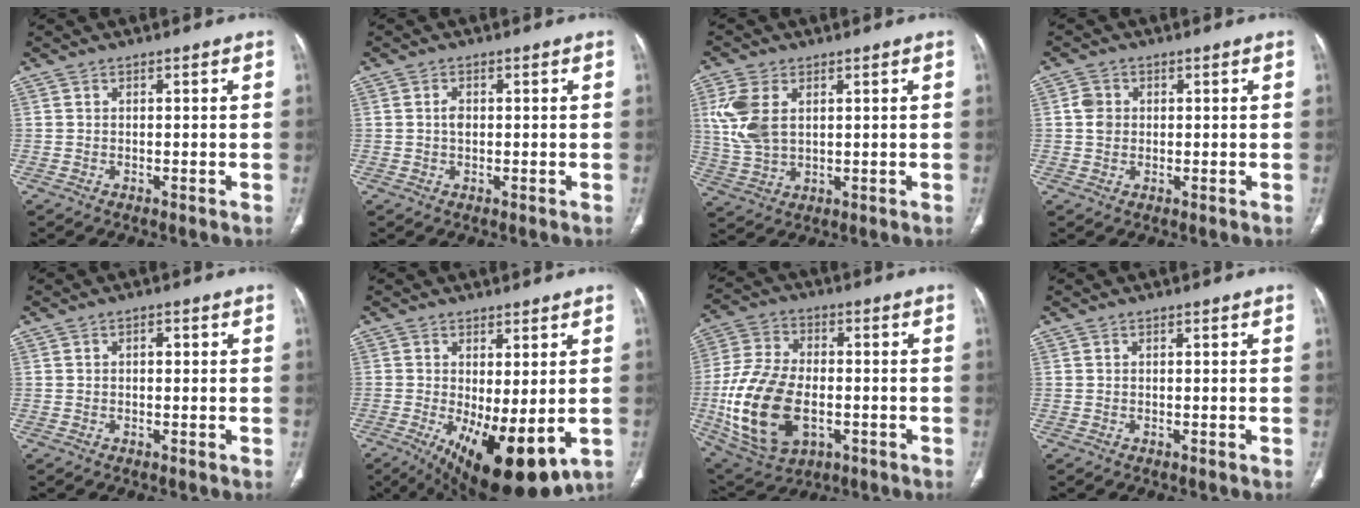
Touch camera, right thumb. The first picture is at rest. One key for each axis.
{"total": 1.8, "fx": 0.1, "fy": 1.2, "fz": 1.3, "tx": -0.023, "ty": 0.002, "tz": 0.002}
{"total": 9.0, "fx": 2.5, "fy": 5.5, "fz": 6.7, "tx": -0.151, "ty": -0.003, "tz": 0.058}
{"total": 3.0, "fx": 0.4, "fy": 2.6, "fz": 1.5, "tx": -0.017, "ty": 0.002, "tz": 0.006}
{"total": 1.3, "fx": 0.2, "fy": 0.8, "fz": 1.0, "tx": -0.014, "ty": 0.005, "tz": 0.000}
{"total": 14.7, "fx": -3.8, "fy": 5.8, "fz": 13.0, "tx": -0.201, "ty": -0.026, "tz": -0.037}
{"total": 19.8, "fx": -3.8, "fy": 12.1, "fz": 15.2, "tx": -0.298, "ty": 0.004, "tz": -0.054}
{"total": 0.0}